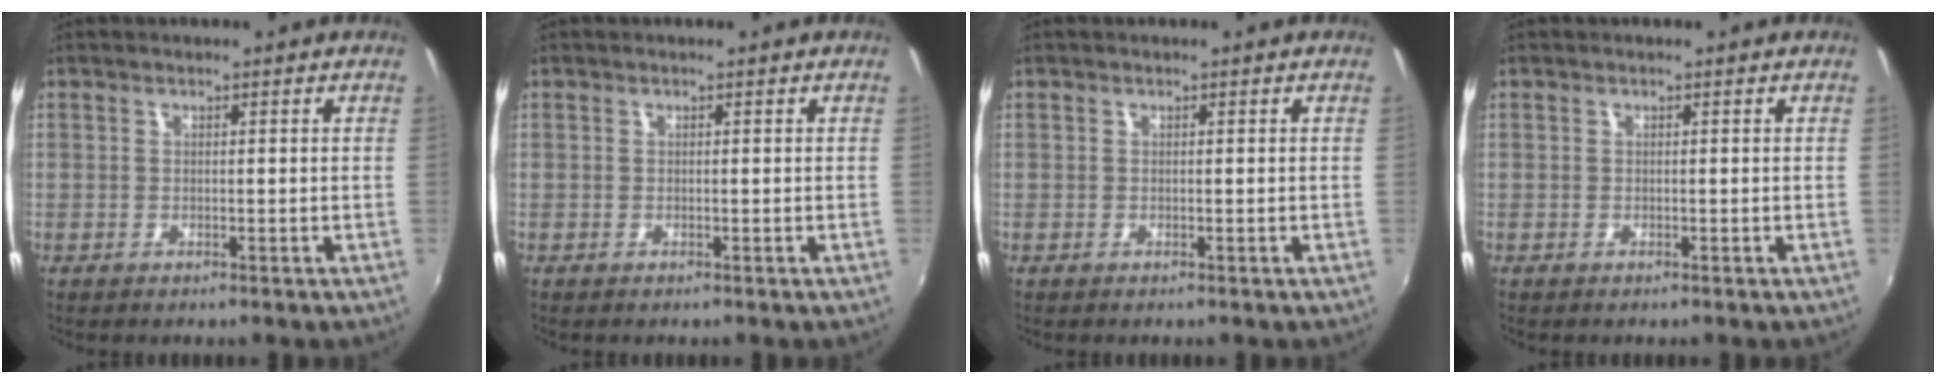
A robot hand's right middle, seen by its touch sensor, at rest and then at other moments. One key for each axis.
{"total": 0.0}
{"total": 0.0}
{"total": 0.0}